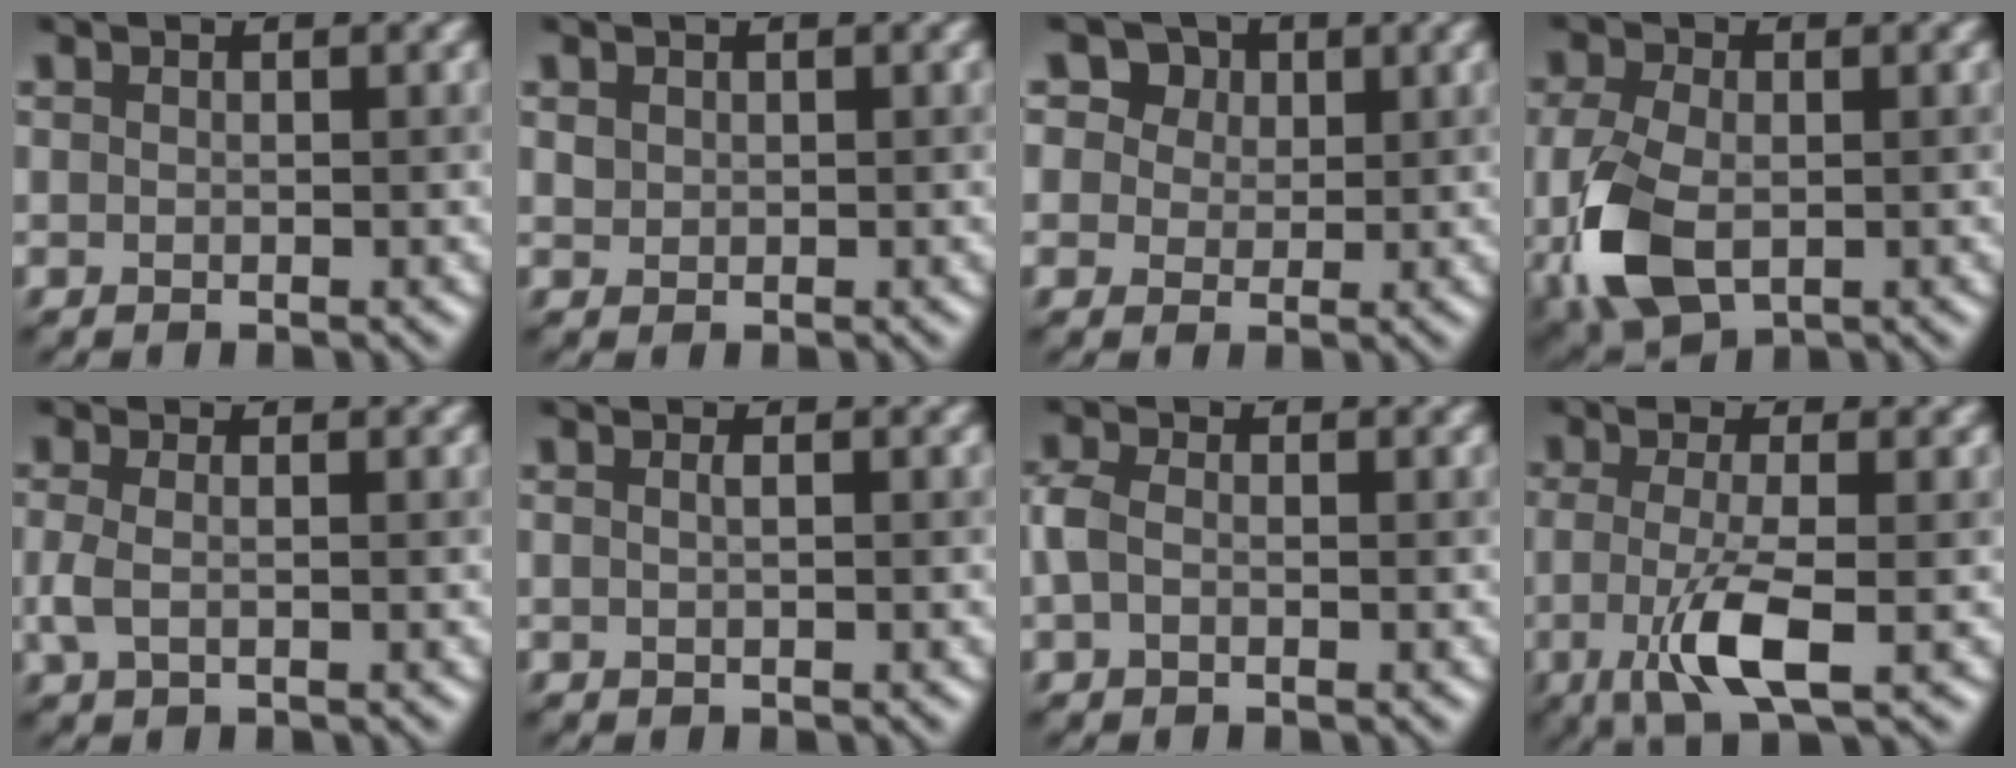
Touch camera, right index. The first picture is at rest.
{"total": 0.7, "force": [0.3, 0.6, 0.1], "torque": [-0.004, -0.003, 0.011]}
{"total": 7.6, "force": [4.2, 5.4, 3.2], "torque": [-0.063, 0.020, 0.046]}
{"total": 6.6, "force": [-1.2, 4.2, 4.9], "torque": [-0.127, -0.016, -0.021]}
{"total": 1.7, "force": [-0.2, 0.6, 1.6], "torque": [-0.038, -0.001, -0.007]}
{"total": 0.9, "force": [0.0, 0.2, 0.9], "torque": [-0.011, 0.002, -0.006]}
{"total": 1.9, "force": [-0.5, 1.2, 1.4], "torque": [-0.038, 0.005, -0.015]}
{"total": 5.3, "force": [-1.4, 1.2, 5.0], "torque": [-0.101, -0.009, -0.029]}